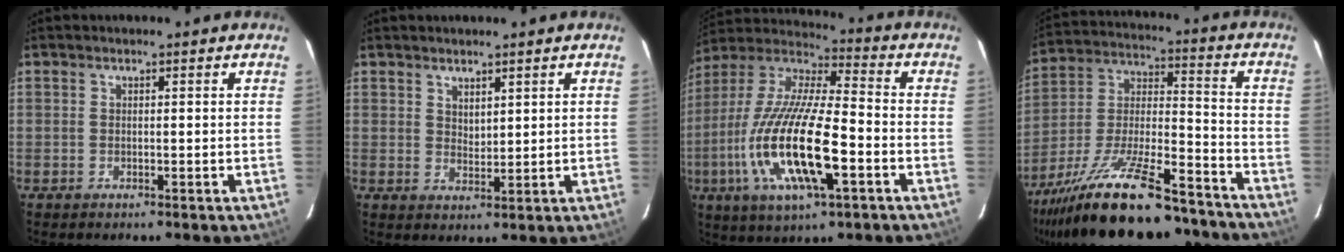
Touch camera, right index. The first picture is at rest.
{"total": 2.7, "force": [2.1, 1.3, 1.2], "torque": [-0.016, -0.002, 0.038]}
{"total": 21.7, "force": [-6.7, 5.8, 19.8], "torque": [-0.399, -0.028, -0.128]}
{"total": 26.8, "force": [-20.5, 7.3, 15.7], "torque": [-0.291, -0.026, -0.313]}